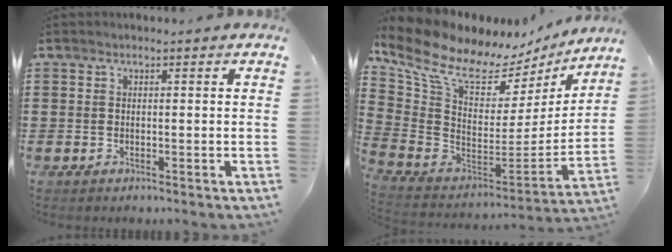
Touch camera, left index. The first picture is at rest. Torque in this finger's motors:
{"motor_torque": [2.14, 0.00, 1.05, 0.14]}